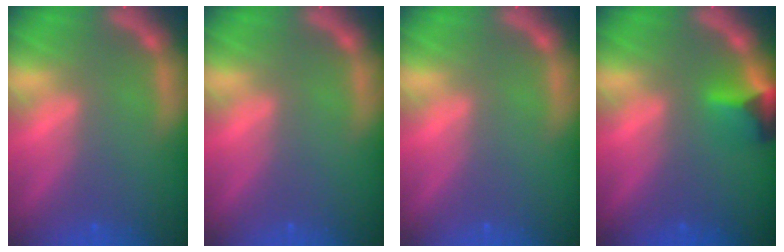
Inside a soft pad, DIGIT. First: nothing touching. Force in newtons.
{"total": 0.0}
{"total": 0.0}
{"total": 3.4}